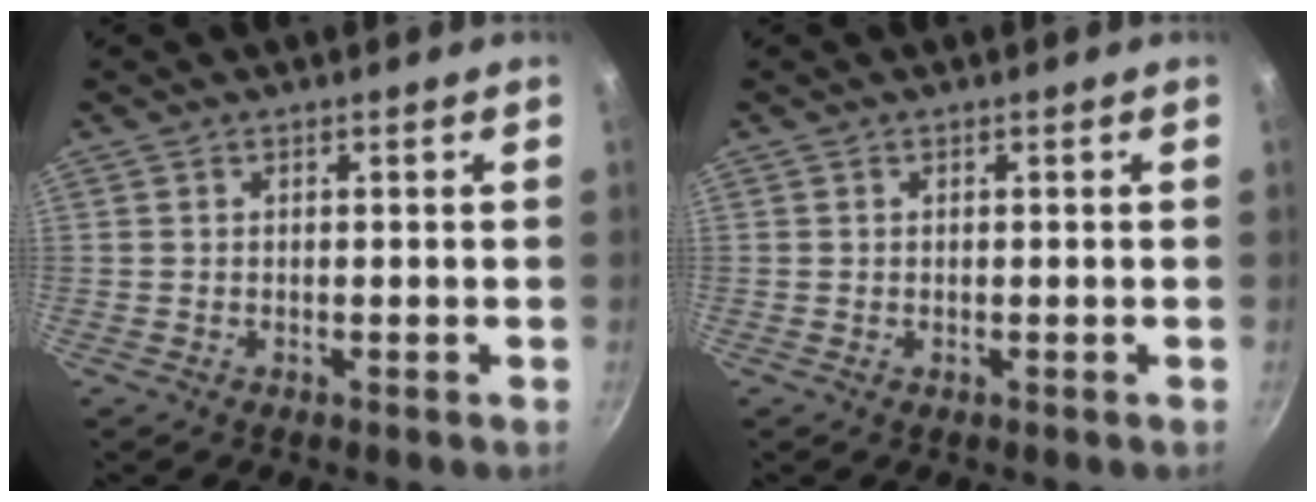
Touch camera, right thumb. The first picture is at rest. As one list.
[{"total": 0.0}]